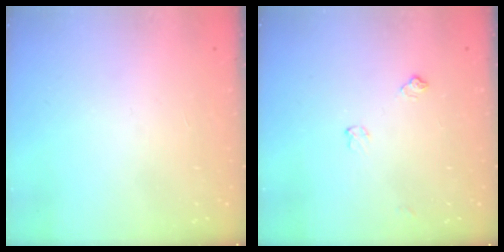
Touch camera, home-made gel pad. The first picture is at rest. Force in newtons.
{"total": 5.2, "press": 5.2, "slide": 0.7}